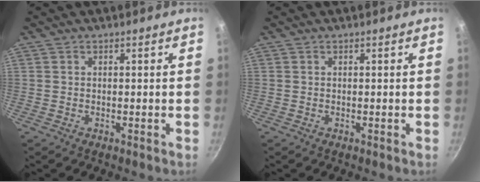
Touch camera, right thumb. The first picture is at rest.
{"total": 0.0}